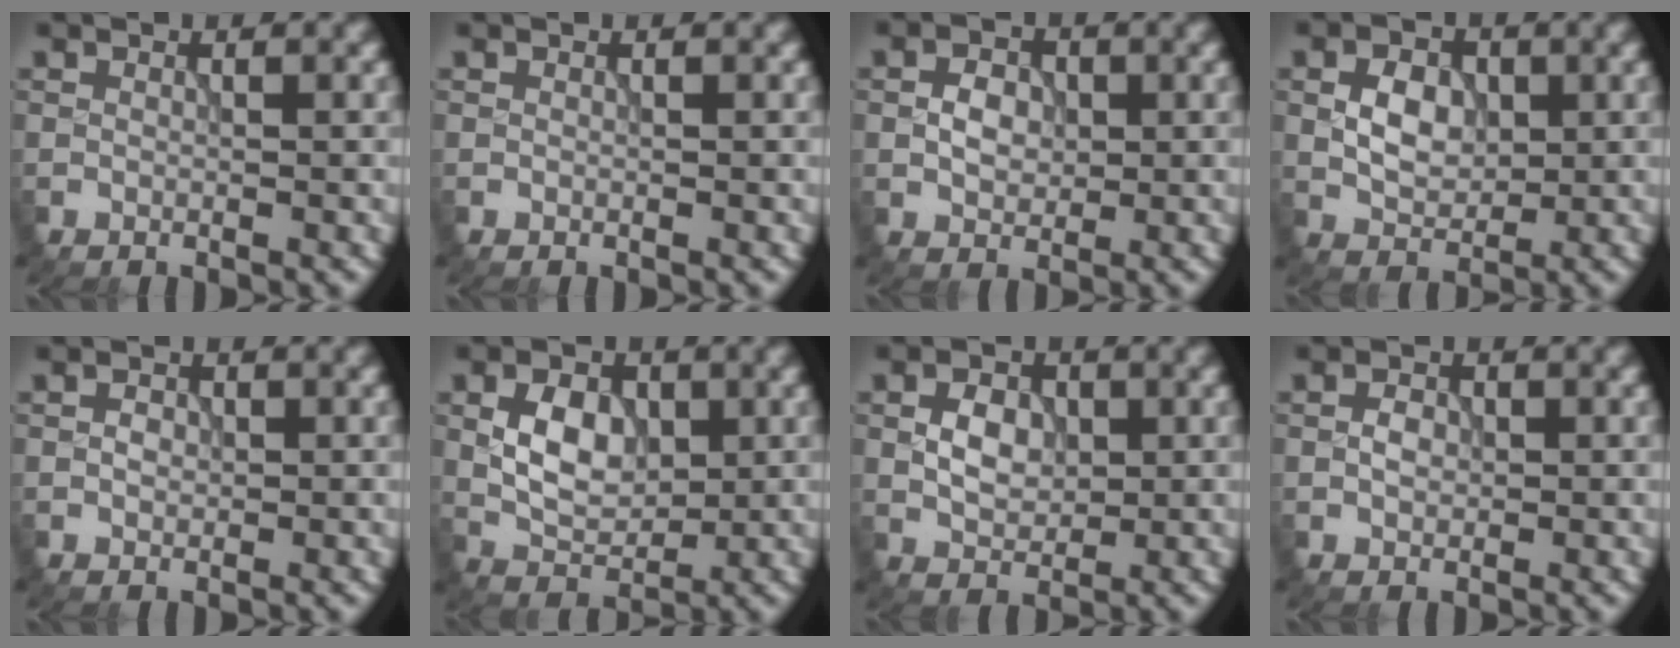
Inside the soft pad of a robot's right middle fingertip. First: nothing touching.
{"total": 0.0}
{"total": 2.6, "force": [0.0, 1.9, 1.7], "torque": [-0.030, 0.003, -0.004]}
{"total": 3.7, "force": [0.4, 2.6, 2.6], "torque": [-0.047, 0.000, 0.004]}
{"total": 1.0, "force": [0.0, 0.9, 0.6], "torque": [-0.010, 0.000, -0.003]}
{"total": 4.6, "force": [0.5, 3.2, 3.3], "torque": [-0.063, -0.001, 0.008]}
{"total": 3.2, "force": [0.2, 2.3, 2.2], "torque": [-0.039, 0.001, 0.002]}
{"total": 1.6, "force": [-0.1, 1.1, 1.1], "torque": [-0.019, 0.003, -0.005]}